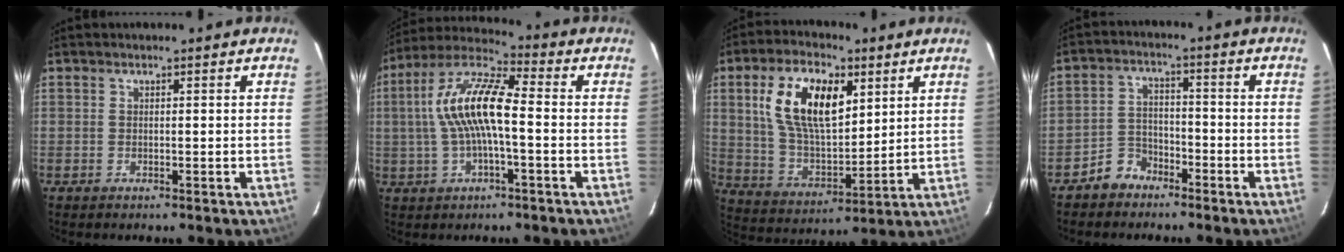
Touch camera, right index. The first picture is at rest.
{"total": 13.3, "force": [-0.2, 4.0, 12.7], "torque": [-0.249, 0.019, -0.011]}
{"total": 16.3, "force": [5.9, 8.4, 12.7], "torque": [-0.240, 0.018, 0.119]}
{"total": 5.6, "force": [-4.2, 3.8, 0.5], "torque": [-0.018, 0.024, -0.076]}